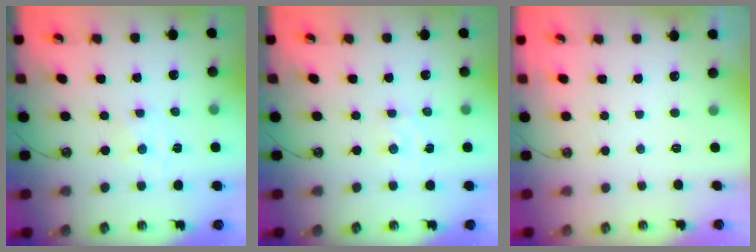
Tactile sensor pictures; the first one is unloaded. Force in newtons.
{"total": 2.8, "press": 2.7, "slide": 0.4}
{"total": 0.0}